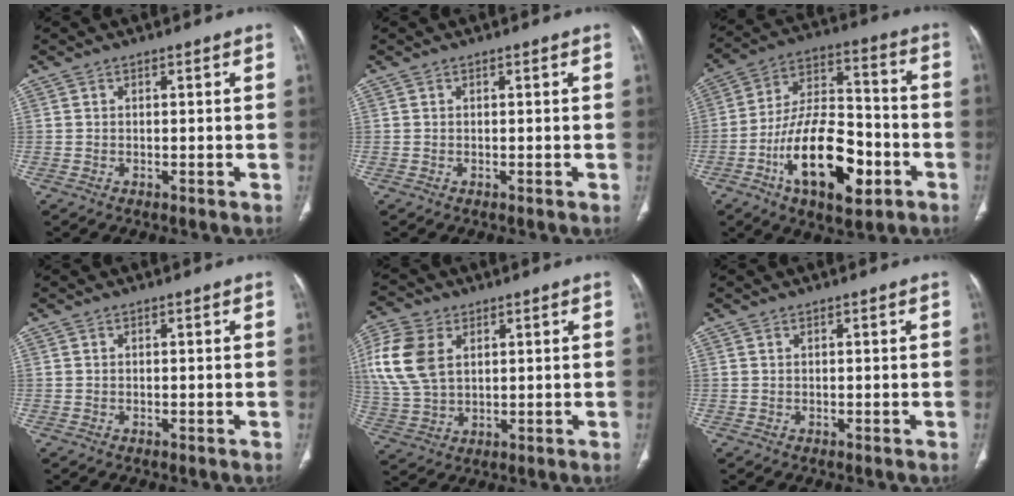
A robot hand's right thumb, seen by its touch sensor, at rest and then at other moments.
{"total": 0.0}
{"total": 20.2, "force": [-7.8, 9.5, 16.0], "torque": [-0.254, 0.041, -0.129]}
{"total": 0.0}
{"total": 12.5, "force": [3.6, 8.3, 8.7], "torque": [-0.191, -0.001, 0.076]}
{"total": 0.0}